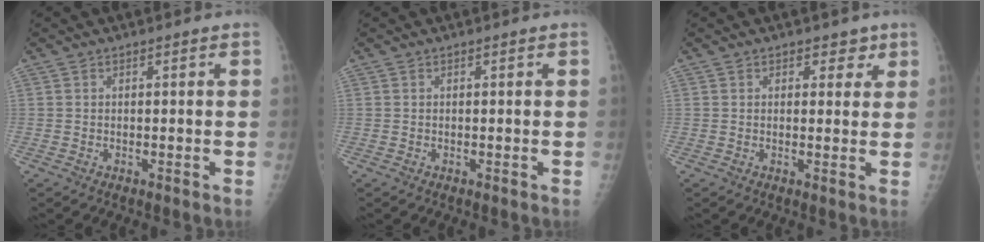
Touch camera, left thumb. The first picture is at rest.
{"total": 0.0}
{"total": 2.7, "force": [1.6, 2.0, 1.0], "torque": [0.015, -0.008, 0.016]}